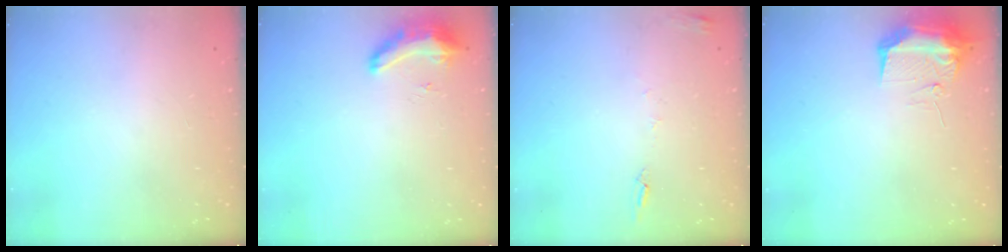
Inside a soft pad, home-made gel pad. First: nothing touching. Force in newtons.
{"total": 8.4, "press": 8.3, "slide": 1.3}
{"total": 6.0, "press": 6.0, "slide": 0.6}
{"total": 10.1, "press": 10.1, "slide": 0.3}